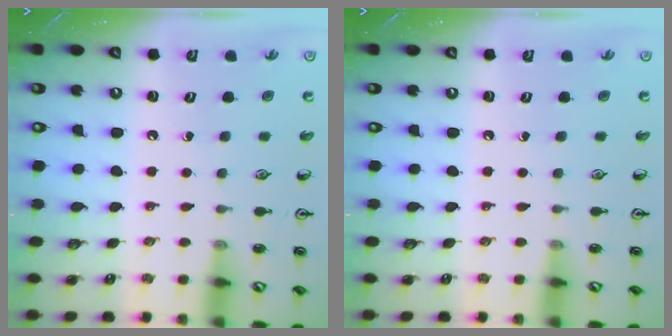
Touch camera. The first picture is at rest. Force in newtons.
{"total": 0.0}